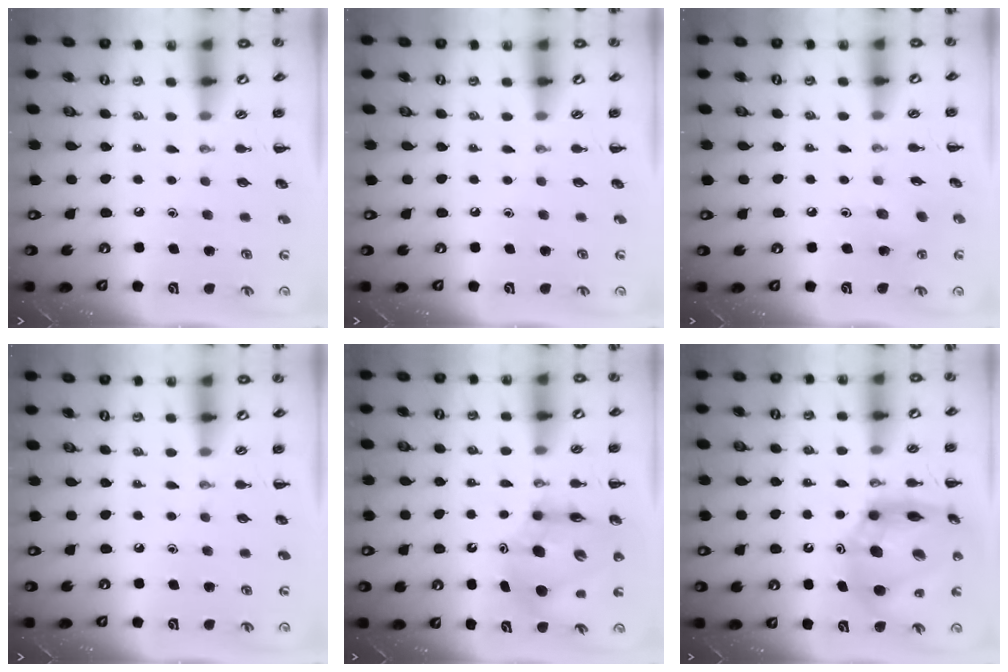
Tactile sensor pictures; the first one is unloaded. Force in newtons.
{"total": 0.0}
{"total": 5.0, "press": 4.9, "slide": 1.2}
{"total": 0.0}
{"total": 11.1, "press": 10.6, "slide": 3.5}
{"total": 16.2, "press": 15.6, "slide": 4.5}